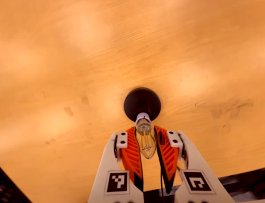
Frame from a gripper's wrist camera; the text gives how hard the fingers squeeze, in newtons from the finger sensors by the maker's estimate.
{"total": 23.0, "left": 24.7, "right": 21.3}